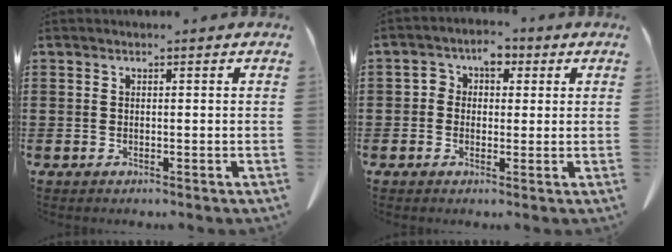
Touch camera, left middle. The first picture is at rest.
{"total": 3.2, "force": [0.6, 2.6, 1.6], "torque": [-0.038, 0.012, 0.002]}